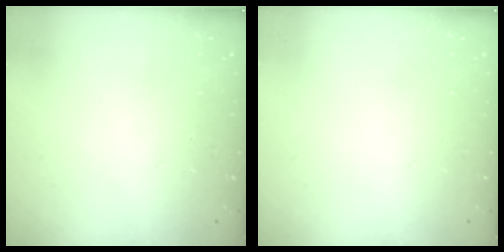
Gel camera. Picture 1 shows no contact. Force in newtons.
{"total": 0.0}